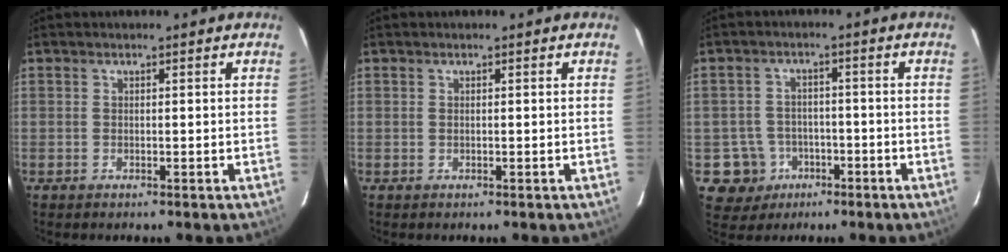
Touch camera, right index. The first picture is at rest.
{"total": 0.0}
{"total": 7.3, "force": [-3.0, 6.6, 0.5], "torque": [-0.031, 0.027, -0.035]}